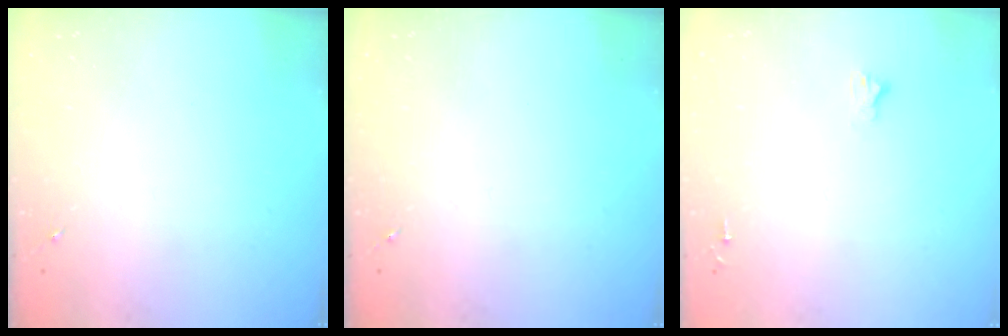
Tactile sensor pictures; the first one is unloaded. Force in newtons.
{"total": 0.0}
{"total": 2.4, "press": 2.4, "slide": 0.2}